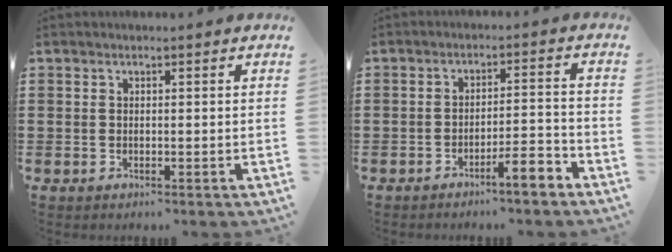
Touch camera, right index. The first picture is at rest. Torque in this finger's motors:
{"motor_torque": [1.35, -0.67, 0.14, 0.09]}